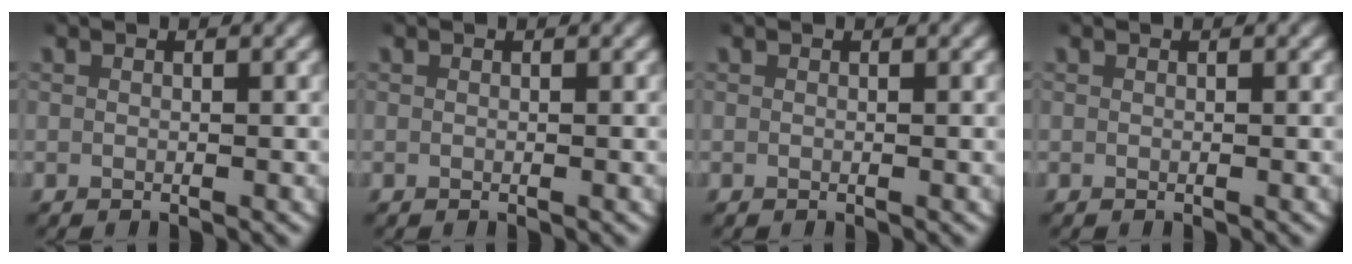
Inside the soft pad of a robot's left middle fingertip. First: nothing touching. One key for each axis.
{"total": 0.0}
{"total": 0.0}
{"total": 0.0}